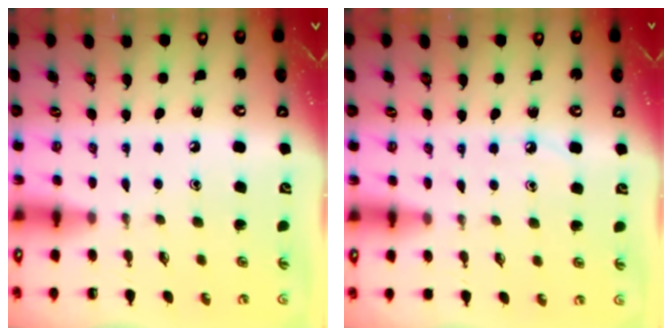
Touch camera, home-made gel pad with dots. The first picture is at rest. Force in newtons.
{"total": 3.9, "press": 3.9, "slide": 0.6}